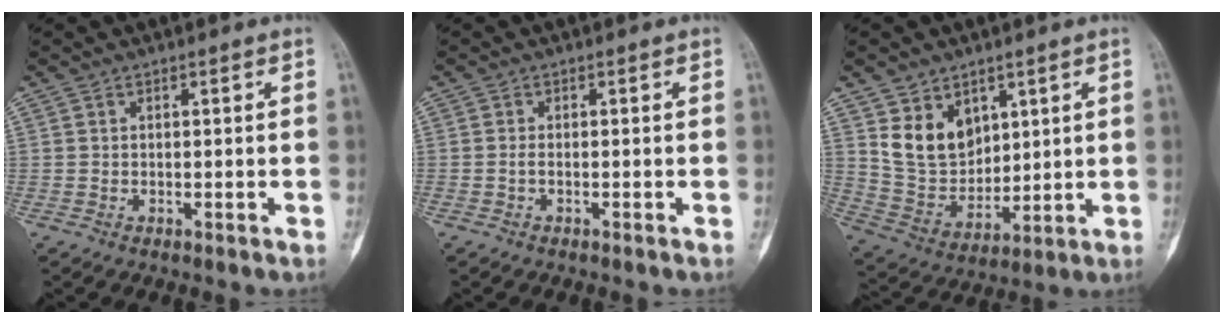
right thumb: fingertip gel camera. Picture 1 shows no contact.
{"total": 0.5, "force": [-0.1, 0.2, 0.5], "torque": [-0.007, 0.002, -0.004]}
{"total": 11.4, "force": [5.2, 8.4, 5.8], "torque": [-0.070, -0.038, 0.118]}